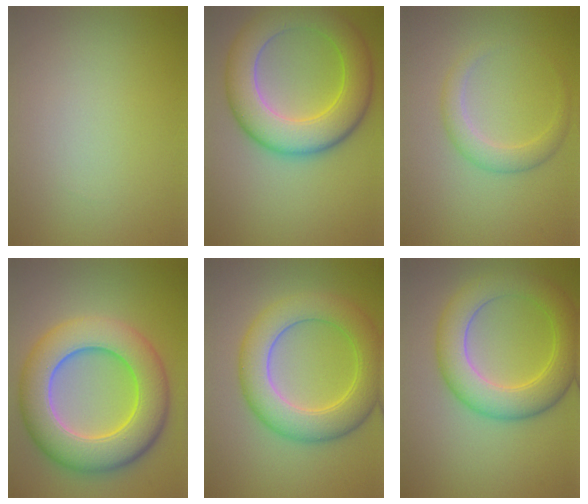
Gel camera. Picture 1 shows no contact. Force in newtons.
{"total": 8.7, "press": 8.7, "slide": 0.2}
{"total": 2.4, "press": 2.4, "slide": 0.1}
{"total": 10.4, "press": 10.3, "slide": 0.7}
{"total": 7.1, "press": 7.1, "slide": 0.1}
{"total": 6.7, "press": 6.7, "slide": 0.3}